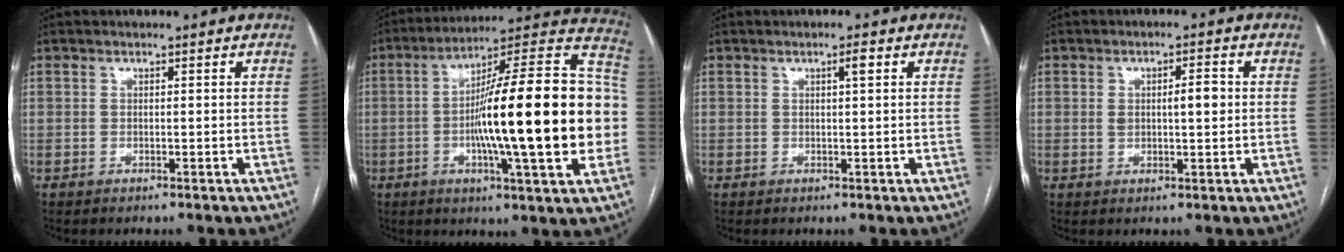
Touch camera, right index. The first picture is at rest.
{"total": 27.5, "force": [-2.6, 2.4, 27.3], "torque": [-0.342, 0.024, -0.051]}
{"total": 1.4, "force": [0.5, -0.1, 1.3], "torque": [-0.022, 0.001, 0.008]}
{"total": 4.1, "force": [0.4, 1.0, 3.9], "torque": [-0.070, 0.011, 0.009]}